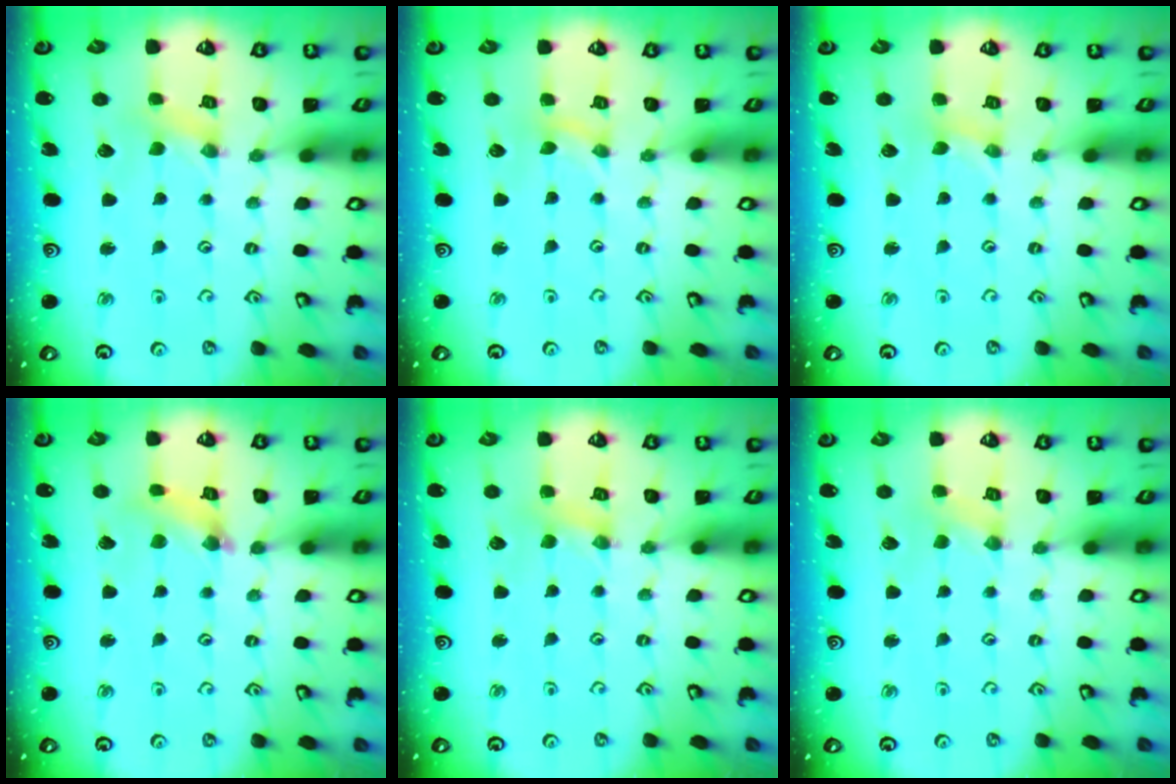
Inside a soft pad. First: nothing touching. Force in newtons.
{"total": 0.0}
{"total": 0.0}
{"total": 3.2, "press": 3.2, "slide": 0.4}
{"total": 1.3, "press": 1.2, "slide": 0.2}
{"total": 0.0}